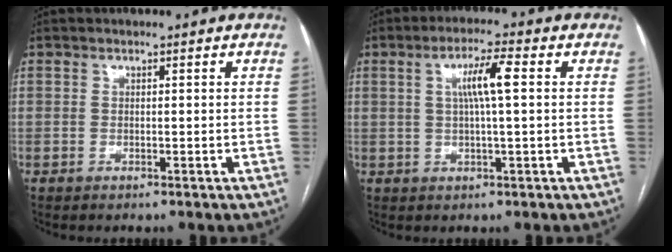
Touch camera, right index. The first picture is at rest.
{"total": 5.9, "force": [1.2, 0.3, 5.7], "torque": [-0.105, 0.008, 0.022]}